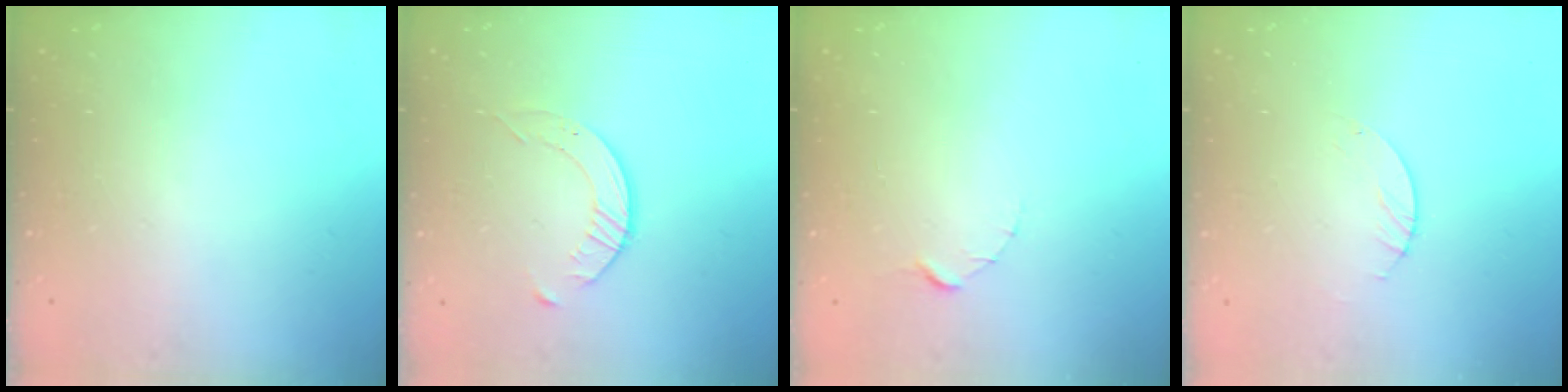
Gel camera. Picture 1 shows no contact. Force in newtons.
{"total": 3.5, "press": 3.5, "slide": 0.5}
{"total": 1.5, "press": 1.5, "slide": 0.2}
{"total": 0.9, "press": 0.8, "slide": 0.2}